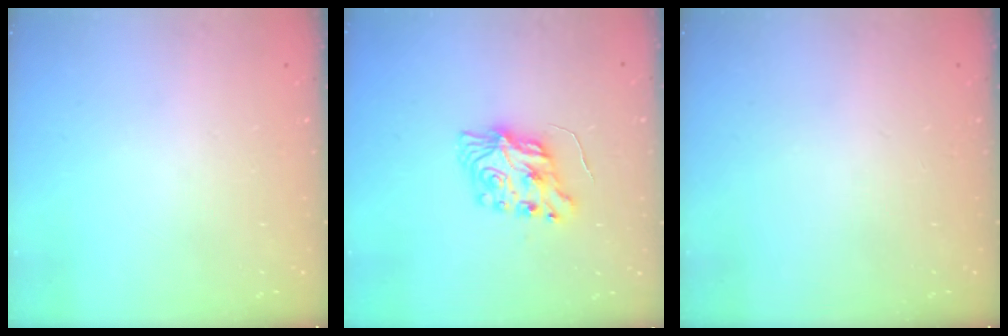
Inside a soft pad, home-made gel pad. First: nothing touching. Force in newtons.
{"total": 7.9, "press": 7.9, "slide": 0.2}
{"total": 0.0}